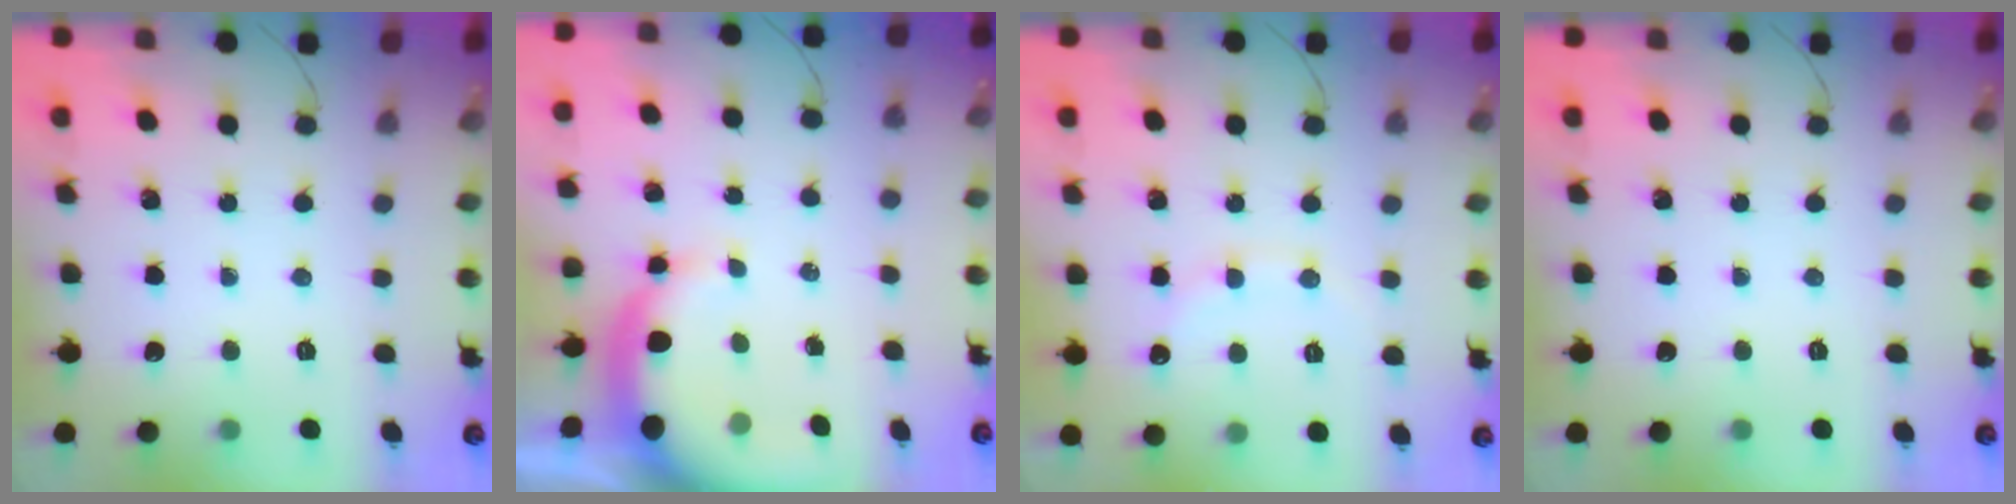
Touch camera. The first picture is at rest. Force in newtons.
{"total": 9.1, "press": 8.9, "slide": 1.8}
{"total": 7.1, "press": 6.8, "slide": 1.8}
{"total": 0.0}